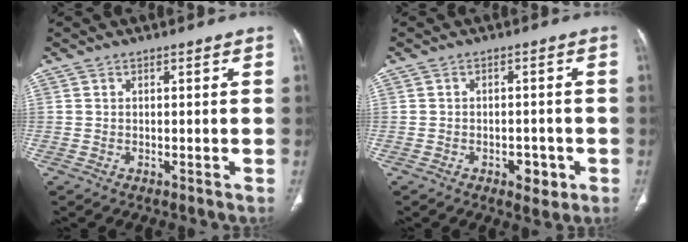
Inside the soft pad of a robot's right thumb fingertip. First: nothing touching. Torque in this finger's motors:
{"motor_torque": [0.28, 0.06, -0.23, 0.04, 0.00]}